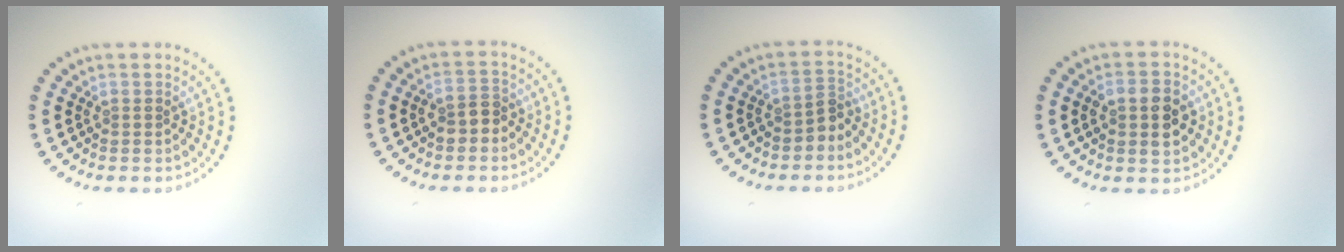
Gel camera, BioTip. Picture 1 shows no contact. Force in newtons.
{"total": 2.1, "press": 2.0, "slide": 0.7}
{"total": 1.6, "press": 1.3, "slide": 1.0}
{"total": 4.0, "press": 4.0, "slide": 0.3}